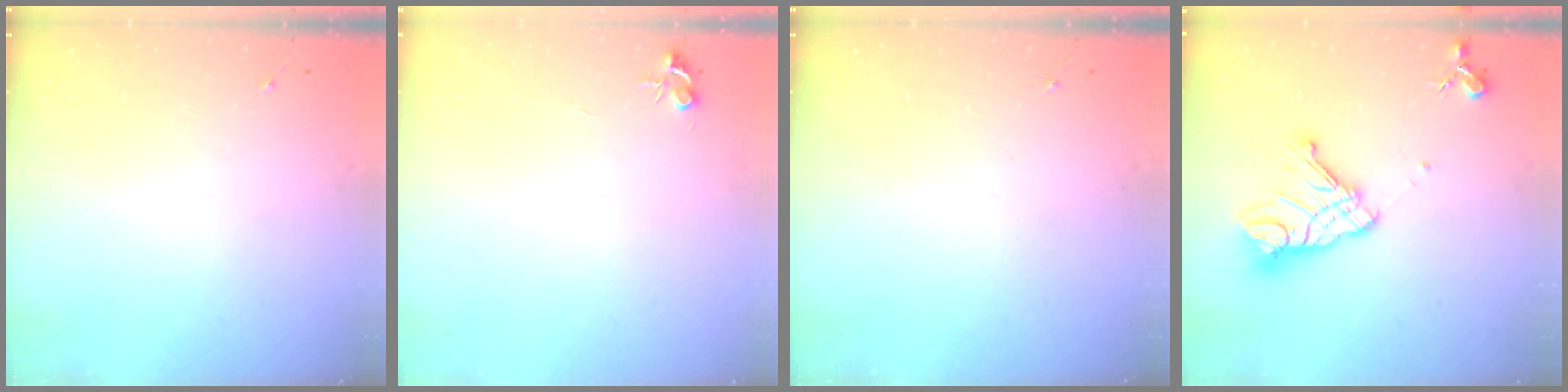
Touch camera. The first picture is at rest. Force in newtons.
{"total": 4.7, "press": 4.7, "slide": 0.6}
{"total": 0.0}
{"total": 15.8, "press": 15.7, "slide": 1.7}